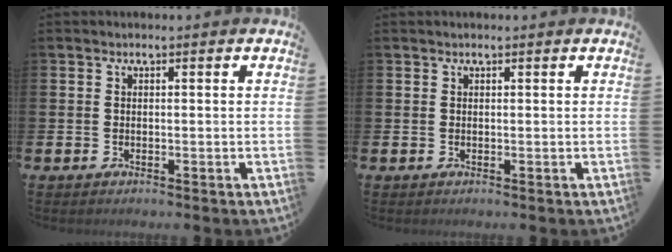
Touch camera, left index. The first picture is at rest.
{"total": 0.0}